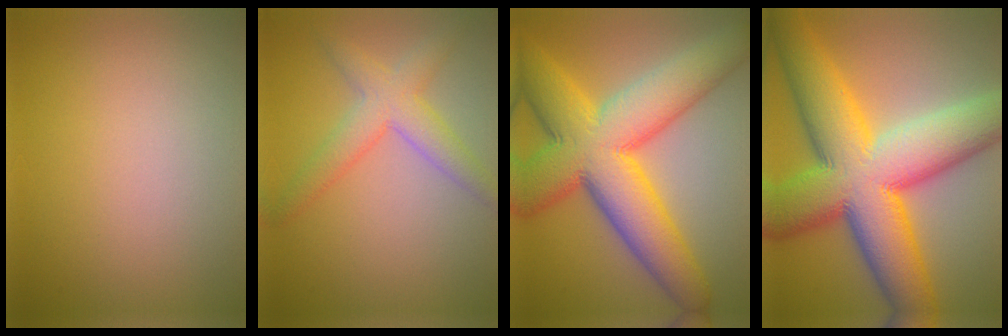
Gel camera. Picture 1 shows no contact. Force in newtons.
{"total": 4.0, "press": 4.0, "slide": 0.2}
{"total": 13.5, "press": 13.5, "slide": 0.0}
{"total": 16.3, "press": 16.3, "slide": 0.1}